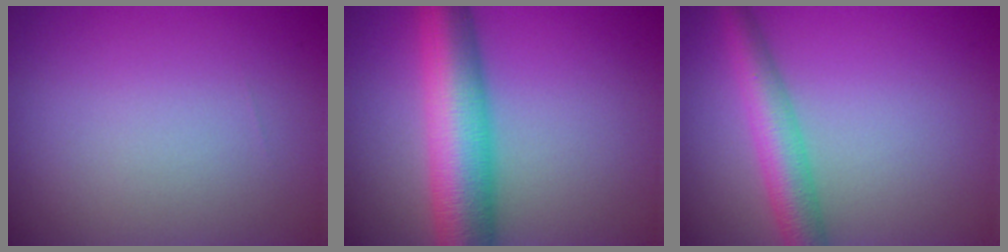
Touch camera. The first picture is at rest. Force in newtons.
{"total": 9.3, "press": 9.3, "slide": 0.2}
{"total": 4.4, "press": 4.4, "slide": 0.1}